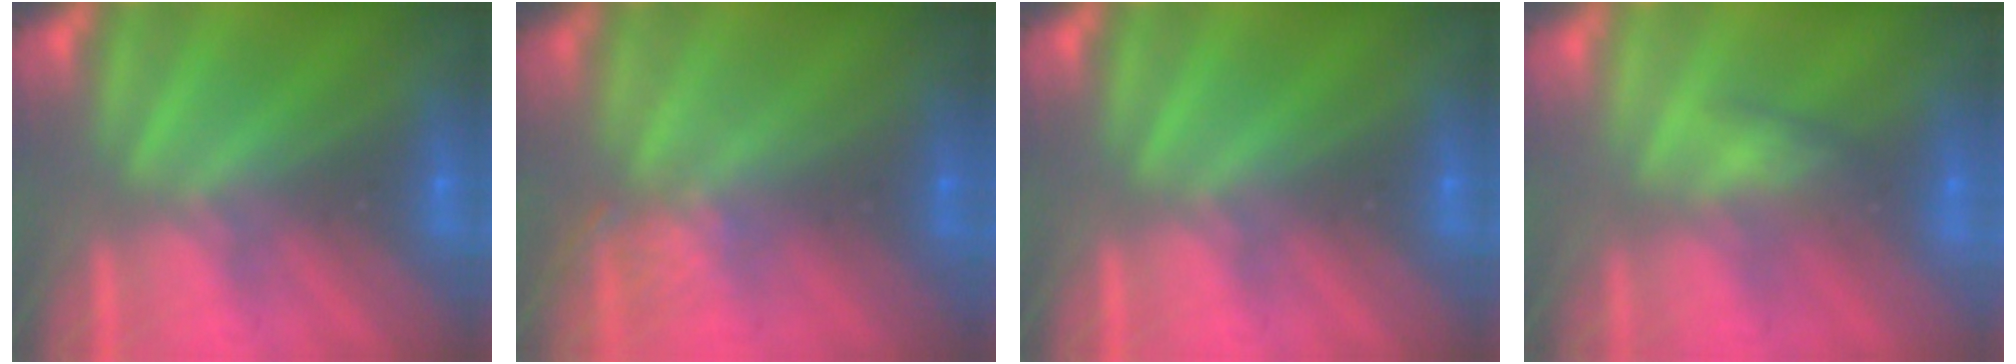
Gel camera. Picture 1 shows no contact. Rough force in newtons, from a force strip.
{"total": 4.3}
{"total": 0.0}
{"total": 2.6}